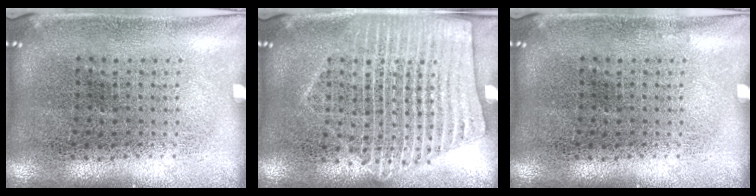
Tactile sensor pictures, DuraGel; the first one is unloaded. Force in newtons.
{"total": 2.0, "press": 1.8, "slide": 0.9}
{"total": 0.0}